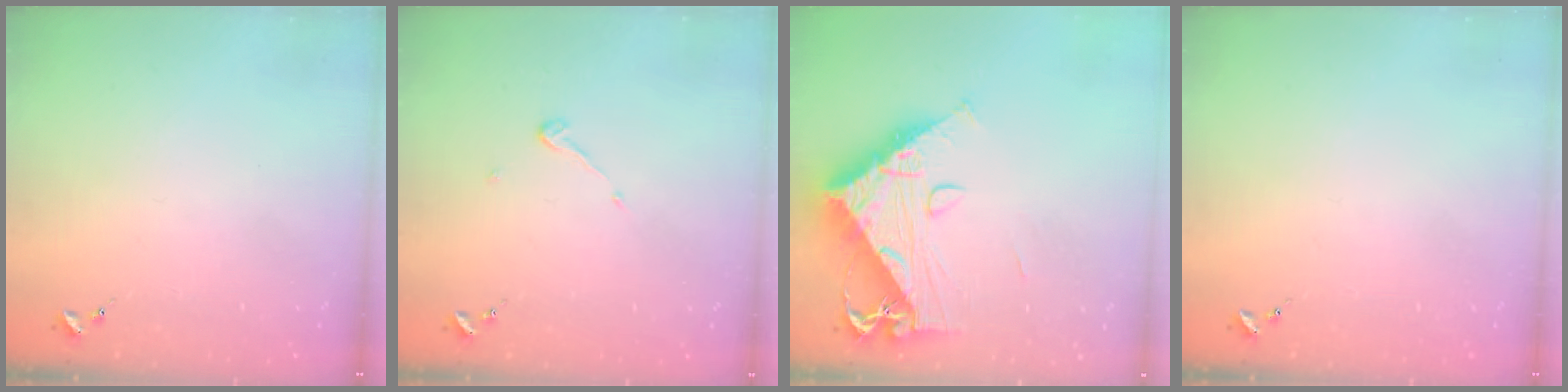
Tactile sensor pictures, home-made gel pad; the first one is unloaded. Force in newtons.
{"total": 3.9, "press": 3.9, "slide": 0.3}
{"total": 15.5, "press": 15.5, "slide": 1.5}
{"total": 0.0}